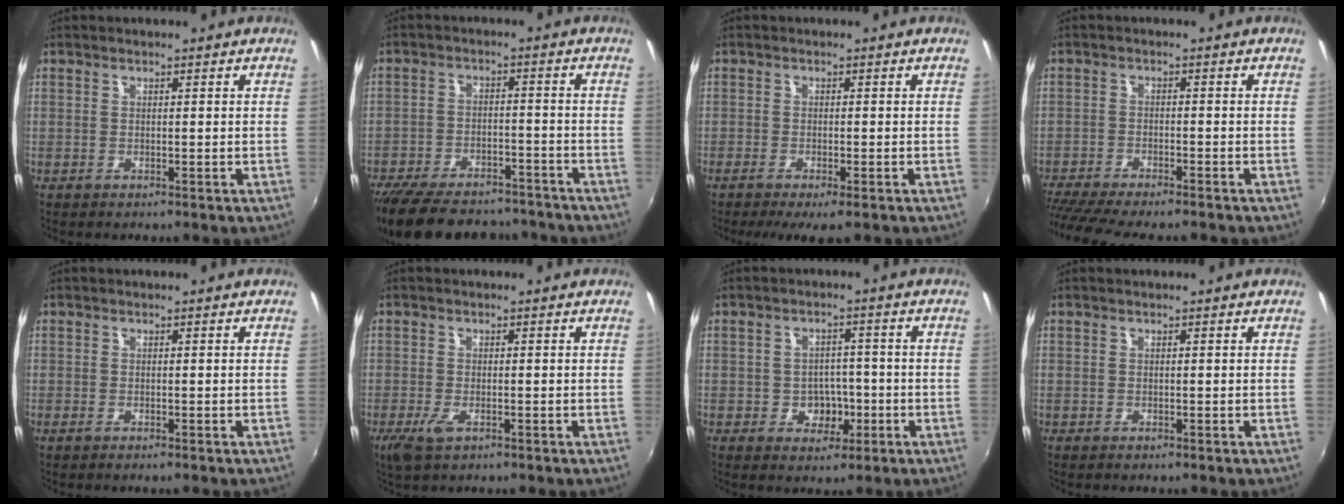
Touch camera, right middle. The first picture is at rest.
{"total": 20.1, "force": [-16.6, 7.4, 8.6], "torque": [-0.188, -0.010, -0.237]}
{"total": 6.0, "force": [-4.0, 1.1, 4.2], "torque": [-0.086, -0.031, -0.062]}
{"total": 12.4, "force": [-10.8, 1.7, 6.0], "torque": [-0.140, -0.033, -0.177]}
{"total": 0.6, "force": [-0.3, 0.0, 0.5], "torque": [-0.012, -0.002, -0.008]}
{"total": 3.7, "force": [-1.8, 1.5, 2.8], "torque": [-0.063, -0.013, -0.033]}
{"total": 4.6, "force": [-1.5, 3.9, 2.1], "torque": [-0.038, 0.010, -0.012]}
{"total": 0.0}